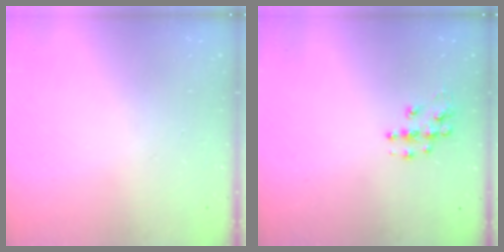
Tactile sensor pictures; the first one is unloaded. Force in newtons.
{"total": 7.5, "press": 7.5, "slide": 0.4}